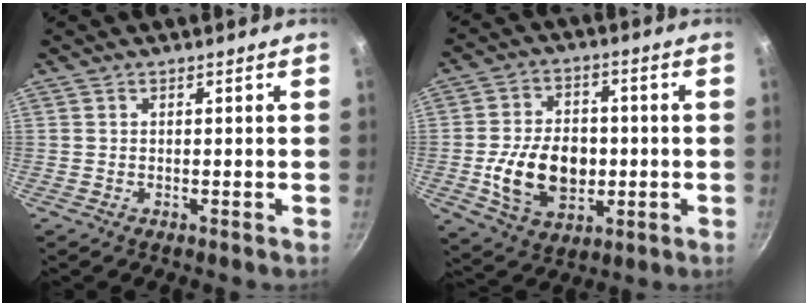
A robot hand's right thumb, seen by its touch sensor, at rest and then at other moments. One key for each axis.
{"total": 14.7, "fx": -1.8, "fy": 10.5, "fz": 10.1, "tx": -0.150, "ty": 0.011, "tz": -0.023}